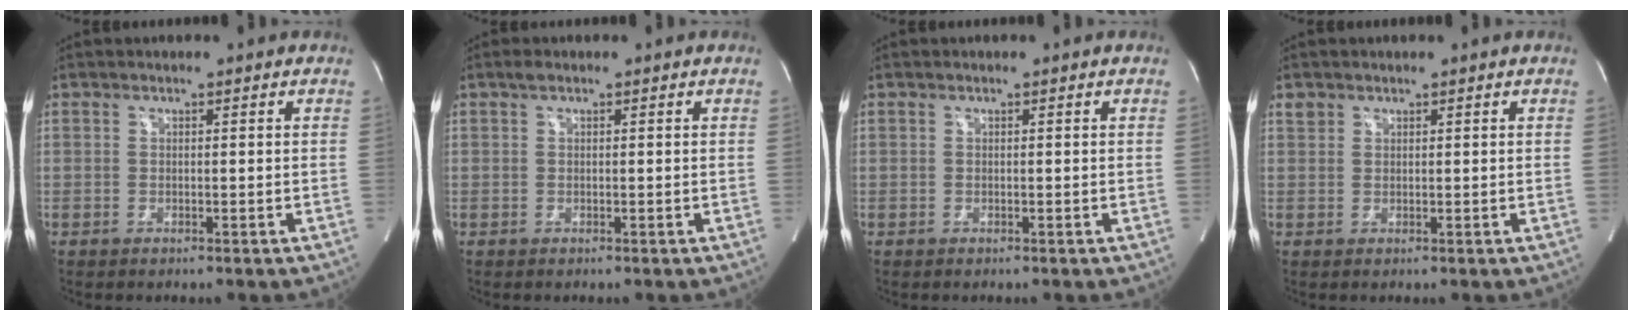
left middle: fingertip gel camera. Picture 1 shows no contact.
{"total": 0.8, "force": [0.5, 0.3, 0.5], "torque": [-0.013, 0.009, 0.008]}
{"total": 0.0}
{"total": 1.2, "force": [0.9, 0.8, 0.1], "torque": [0.002, 0.008, 0.017]}